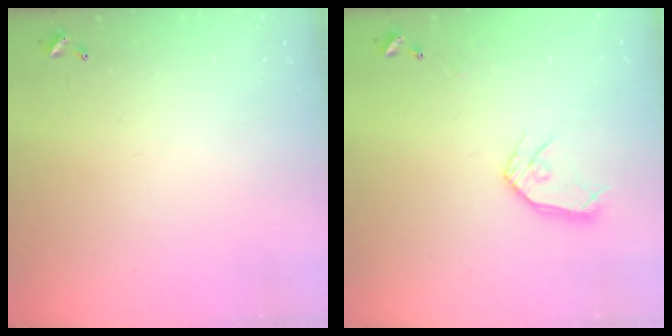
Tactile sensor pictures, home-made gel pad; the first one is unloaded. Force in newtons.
{"total": 10.7, "press": 10.6, "slide": 1.0}